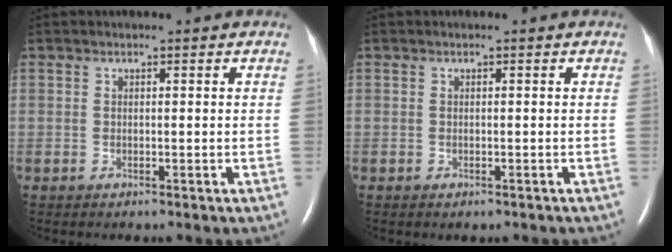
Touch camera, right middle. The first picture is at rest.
{"total": 0.7, "force": [-0.5, 0.4, 0.3], "torque": [-0.006, 0.001, -0.003]}